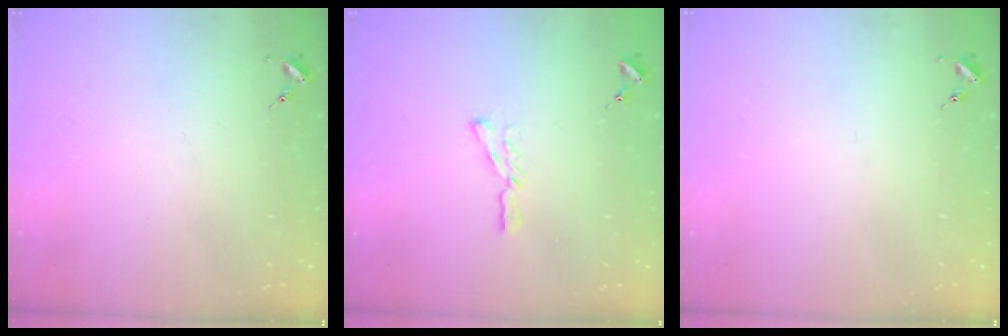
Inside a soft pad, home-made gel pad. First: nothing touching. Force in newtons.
{"total": 4.7, "press": 4.6, "slide": 0.6}
{"total": 0.0}